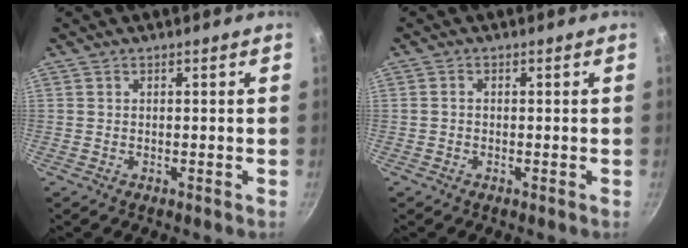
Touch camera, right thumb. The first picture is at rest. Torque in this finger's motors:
{"motor_torque": [-0.13, -0.35, -0.77, 0.02, 0.06]}